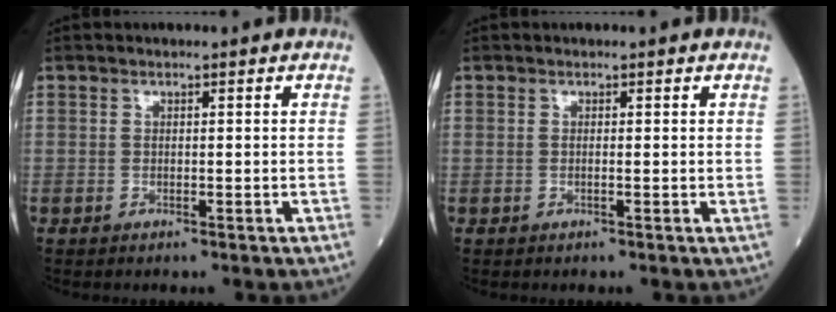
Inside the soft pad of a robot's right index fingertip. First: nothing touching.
{"total": 0.0}